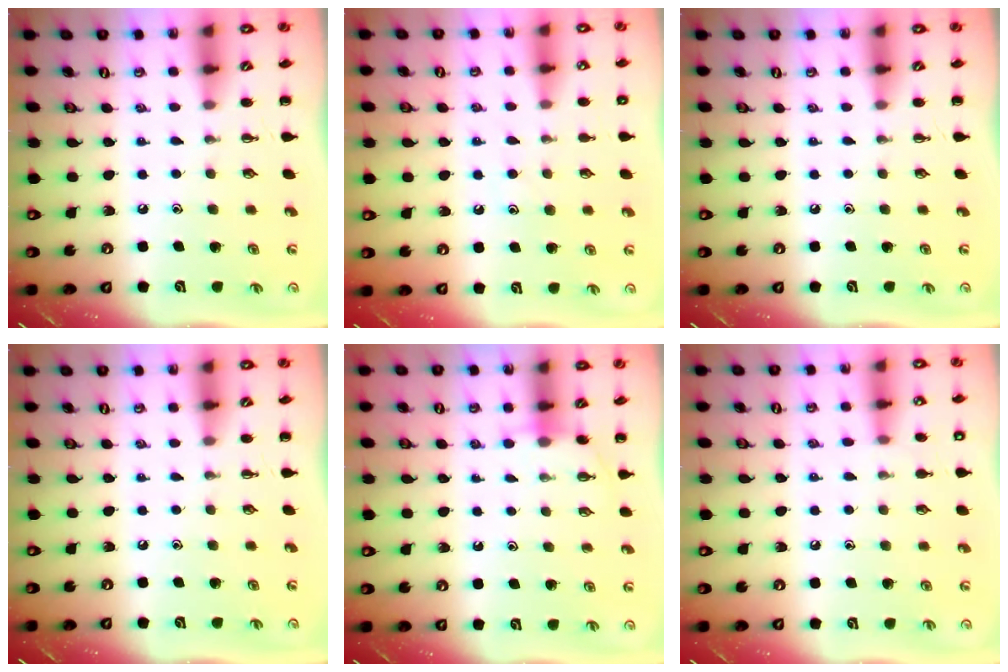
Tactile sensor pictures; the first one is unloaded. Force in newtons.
{"total": 7.0, "press": 6.9, "slide": 1.0}
{"total": 0.0}
{"total": 0.0}
{"total": 4.3, "press": 4.1, "slide": 1.2}
{"total": 7.5, "press": 7.1, "slide": 2.4}